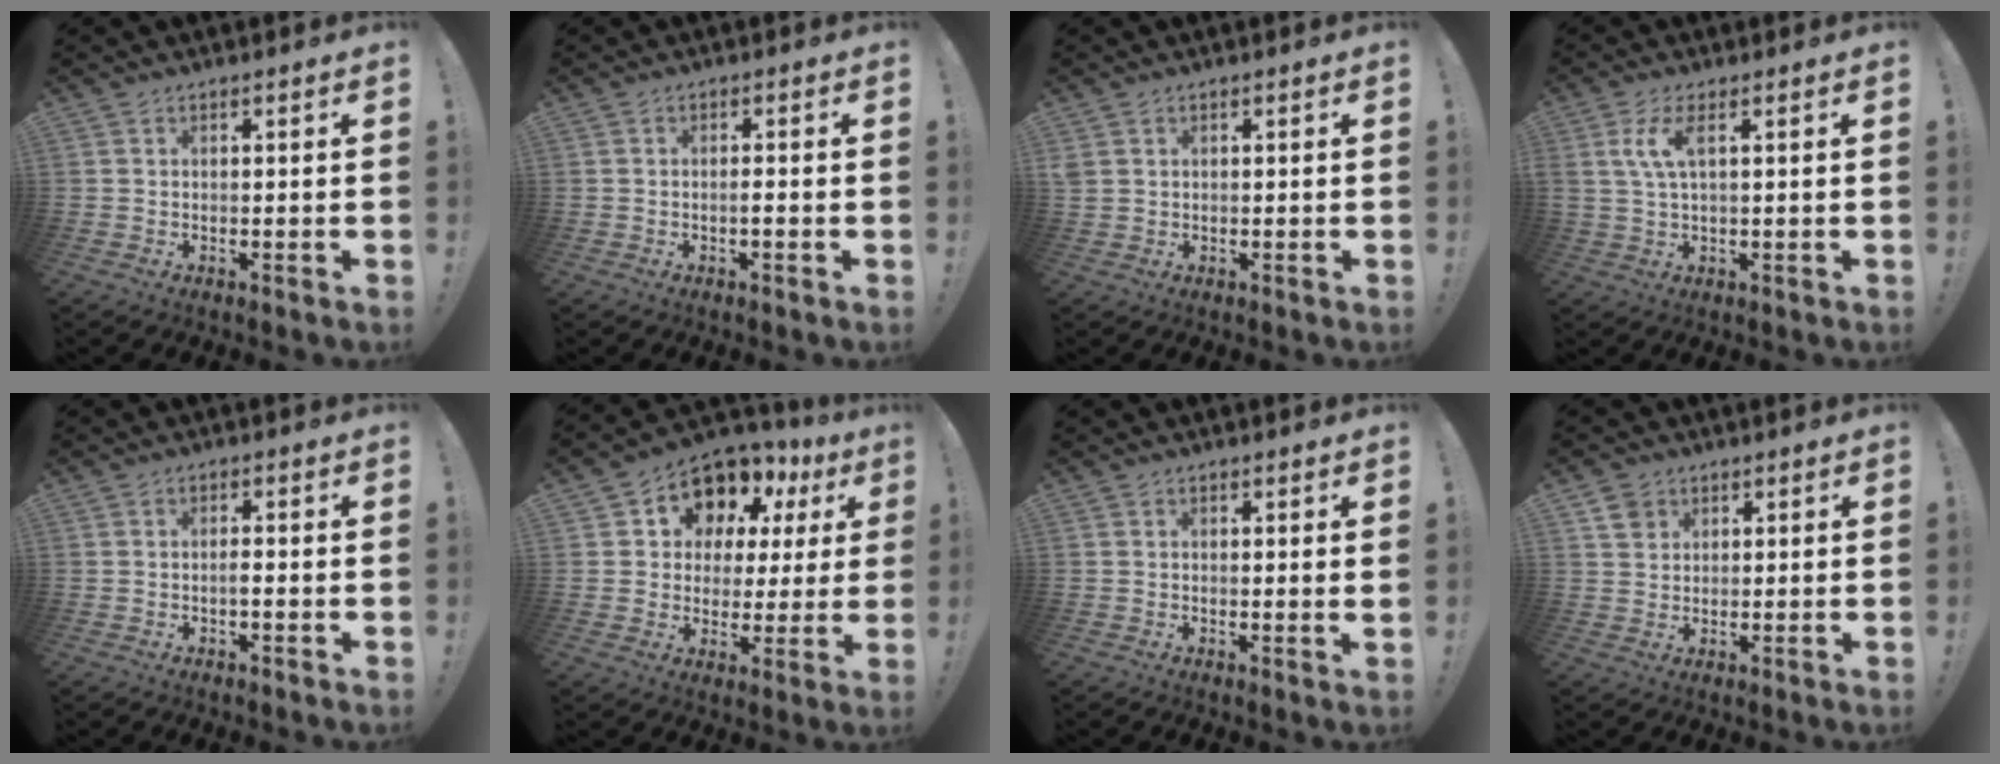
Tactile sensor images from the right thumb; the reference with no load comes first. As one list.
[{"total": 1.4, "force": [-0.9, 0.4, 1.0], "torque": [-0.020, 0.004, -0.014]}, {"total": 1.8, "force": [0.8, 1.3, 0.9], "torque": [-0.021, 0.003, 0.017]}, {"total": 6.2, "force": [2.3, 2.0, 5.4], "torque": [-0.106, -0.003, 0.037]}, {"total": 1.6, "force": [-0.9, 0.7, 1.2], "torque": [-0.018, 0.003, -0.016]}, {"total": 11.0, "force": [6.9, 7.7, 3.7], "torque": [-0.054, -0.060, 0.135]}, {"total": 1.0, "force": [0.7, -0.2, 0.7], "torque": [-0.003, -0.004, 0.010]}, {"total": 4.5, "force": [2.7, 3.5, 1.0], "torque": [-0.008, -0.012, 0.049]}]